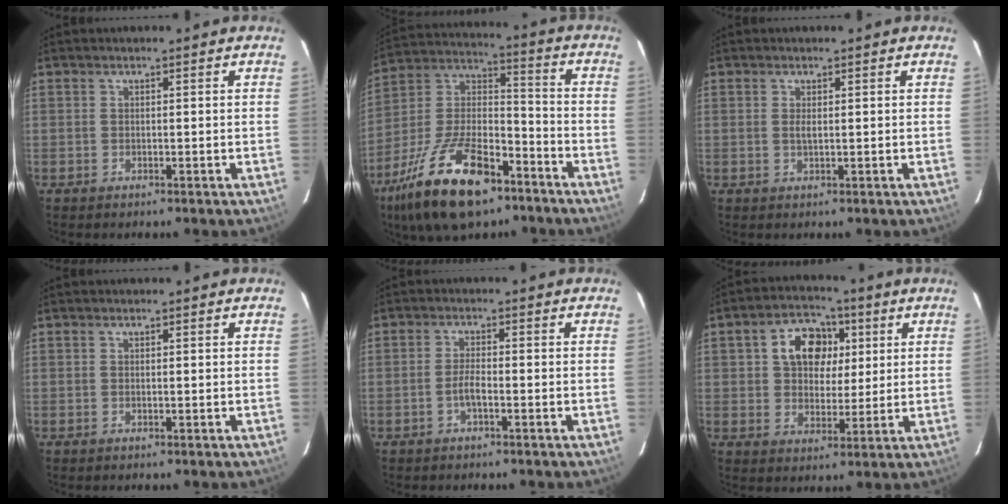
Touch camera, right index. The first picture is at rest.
{"total": 22.3, "force": [-13.5, 9.9, 14.9], "torque": [-0.300, -0.006, -0.232]}
{"total": 1.1, "force": [0.2, 0.3, 1.0], "torque": [-0.020, 0.000, 0.004]}
{"total": 0.0}
{"total": 2.4, "force": [-1.2, 0.5, 2.0], "torque": [-0.047, 0.005, -0.024]}
{"total": 10.3, "force": [3.0, 7.6, 6.3], "torque": [-0.122, 0.027, 0.053]}